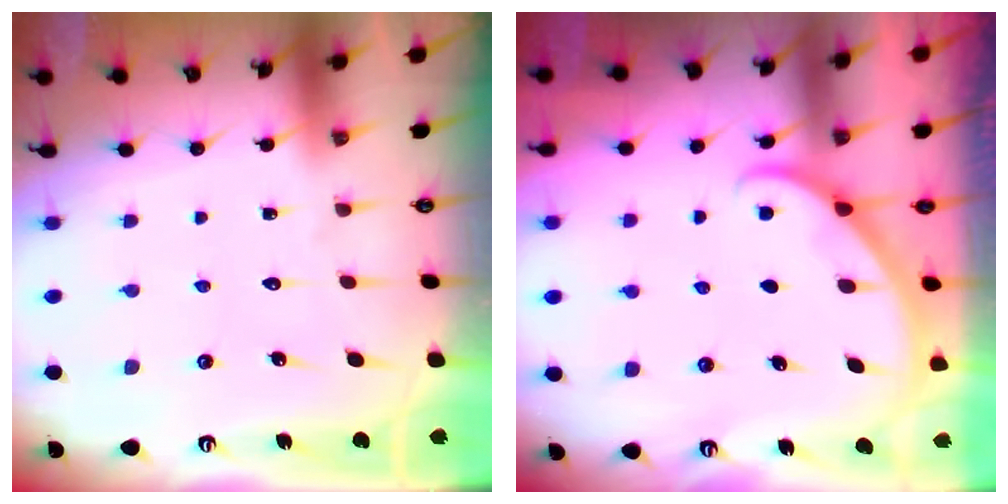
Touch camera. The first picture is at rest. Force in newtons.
{"total": 2.6, "press": 2.5, "slide": 0.3}